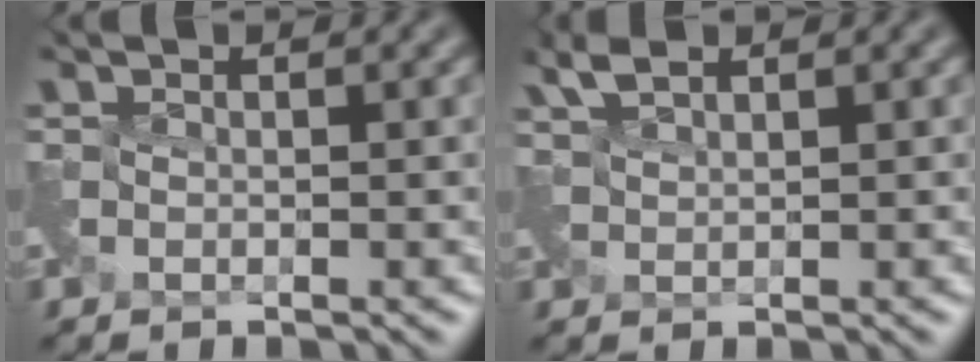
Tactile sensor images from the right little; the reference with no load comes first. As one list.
[{"total": 2.4, "force": [2.2, 0.4, 0.9], "torque": [-0.025, 0.012, 0.047]}]